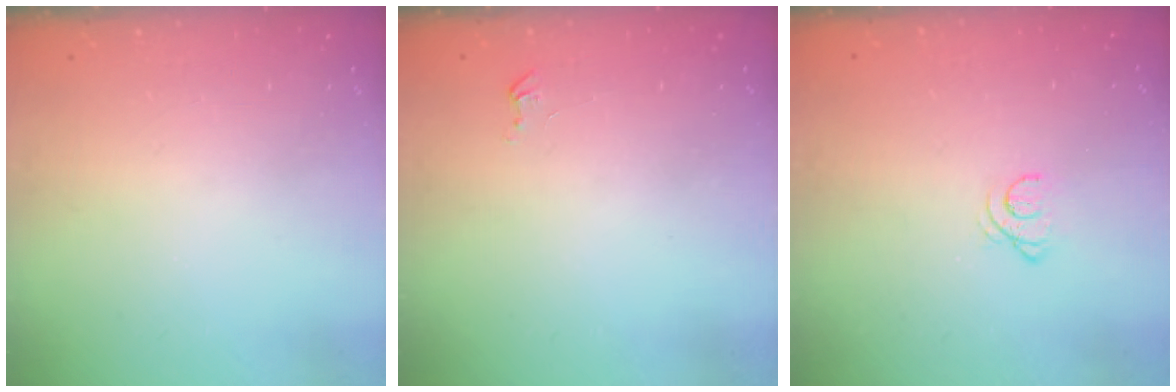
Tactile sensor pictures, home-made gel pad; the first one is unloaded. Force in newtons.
{"total": 2.6, "press": 2.6, "slide": 0.3}
{"total": 2.2, "press": 2.2, "slide": 0.2}